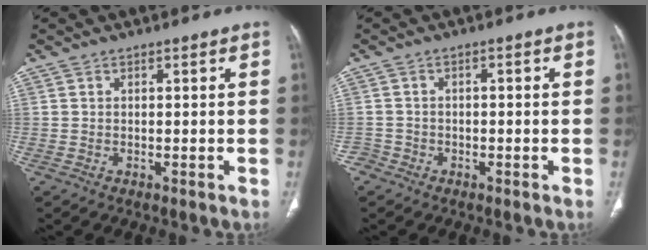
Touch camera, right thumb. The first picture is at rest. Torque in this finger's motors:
{"motor_torque": [0.12, -0.11, -0.15, 0.02, 0.03]}